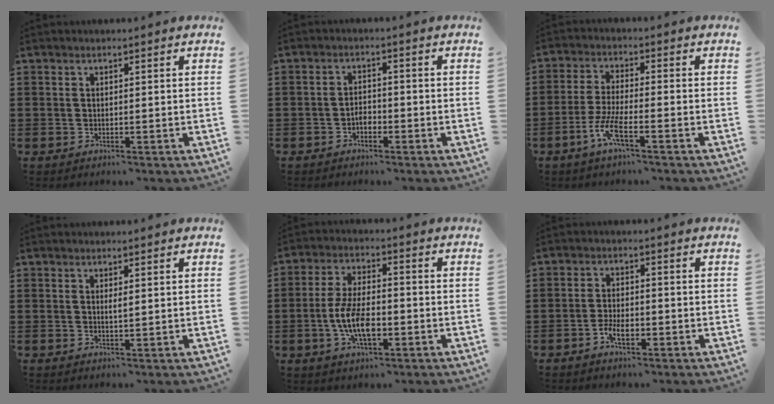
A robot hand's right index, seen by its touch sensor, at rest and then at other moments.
{"total": 1.9, "force": [-1.1, 1.1, 1.2], "torque": [-0.025, 0.002, -0.022]}
{"total": 6.1, "force": [-3.4, 0.9, 5.0], "torque": [-0.124, -0.018, -0.069]}
{"total": 1.1, "force": [0.3, 0.2, 1.0], "torque": [-0.021, 0.001, 0.006]}
{"total": 8.4, "force": [-2.2, 3.6, 7.2], "torque": [-0.163, -0.005, -0.045]}
{"total": 3.5, "force": [-1.6, 1.5, 2.8], "torque": [-0.056, 0.000, -0.030]}